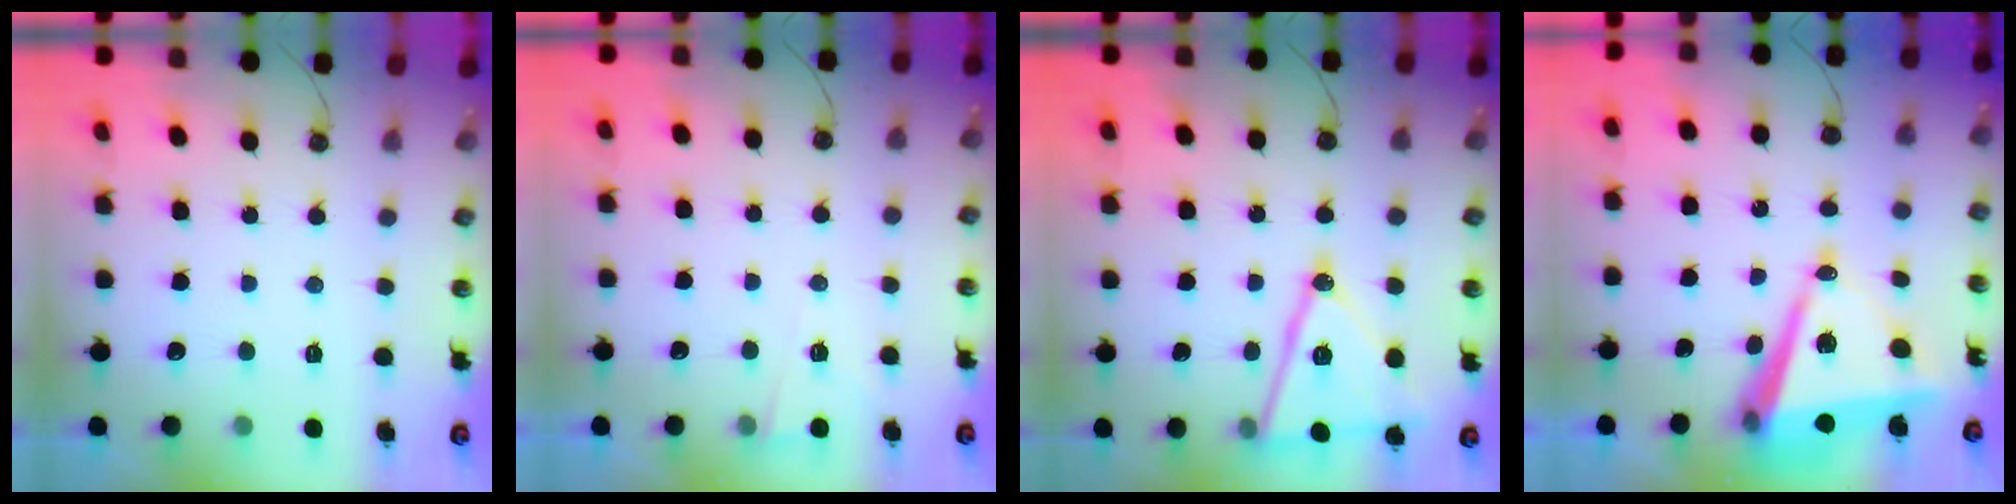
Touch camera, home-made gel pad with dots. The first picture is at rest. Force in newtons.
{"total": 3.0, "press": 2.8, "slide": 1.1}
{"total": 16.7, "press": 16.4, "slide": 3.5}
{"total": 11.8, "press": 11.2, "slide": 3.8}